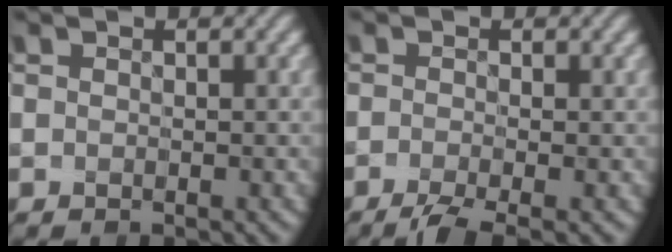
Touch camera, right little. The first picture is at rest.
{"total": 3.5, "force": [-2.5, 0.5, 2.4], "torque": [-0.049, -0.007, -0.043]}